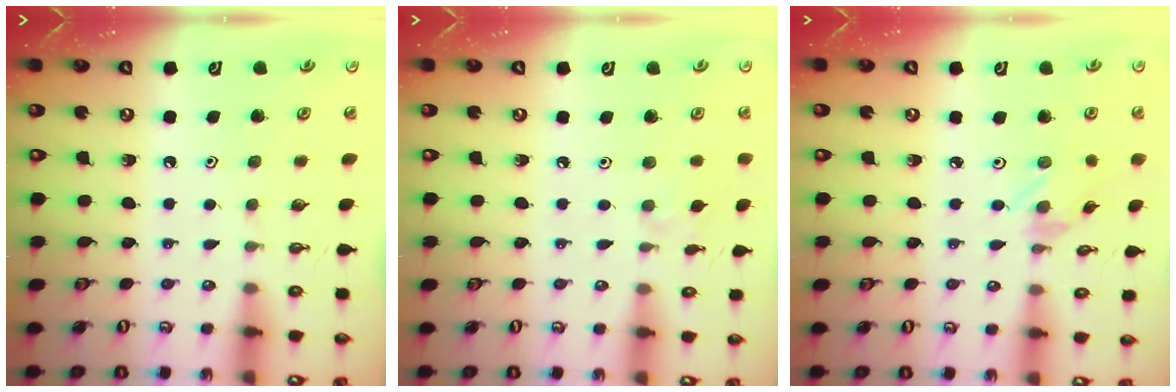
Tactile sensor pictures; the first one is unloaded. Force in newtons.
{"total": 1.9, "press": 1.9, "slide": 0.4}
{"total": 1.3, "press": 1.3, "slide": 0.1}